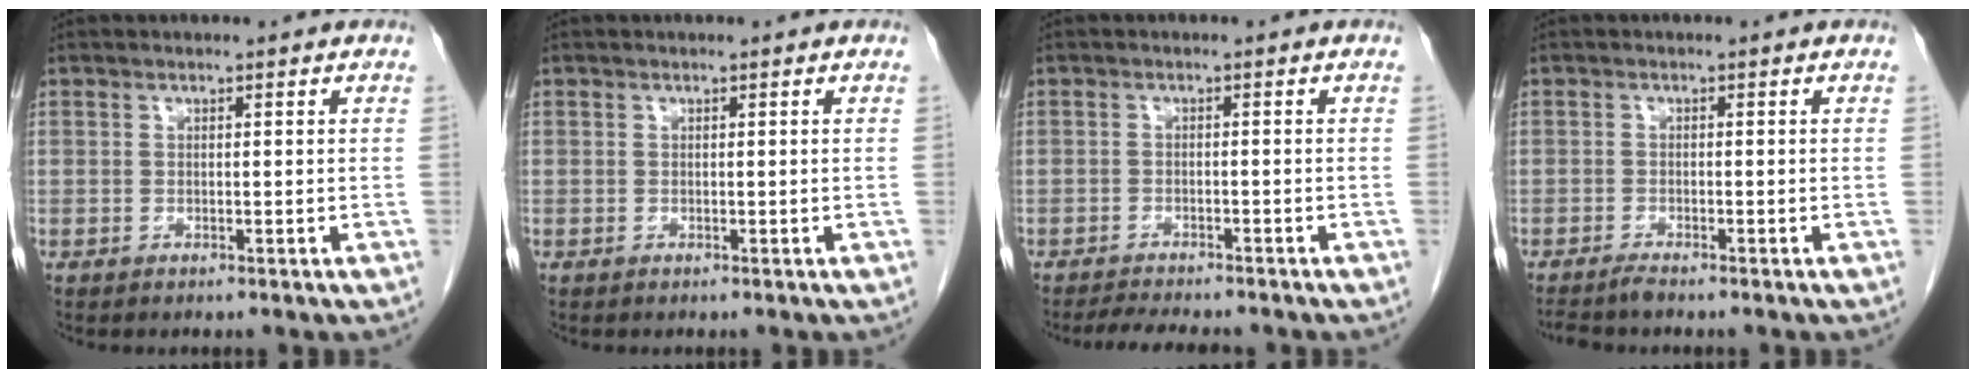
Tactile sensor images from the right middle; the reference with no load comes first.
{"total": 0.0}
{"total": 5.7, "force": [-5.1, 0.6, 2.3], "torque": [-0.038, -0.013, -0.078]}
{"total": 2.0, "force": [-1.9, -0.4, 0.7], "torque": [-0.017, -0.006, -0.035]}